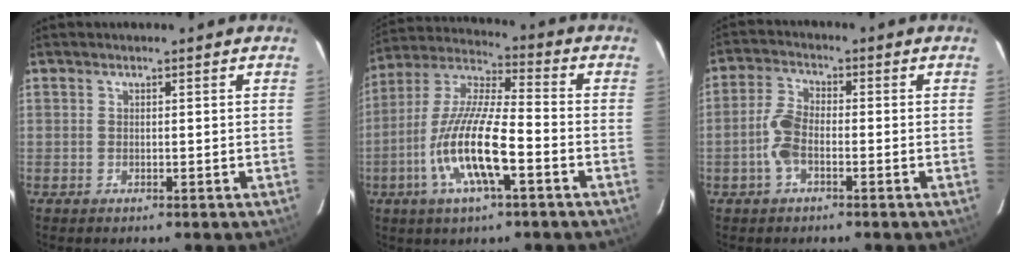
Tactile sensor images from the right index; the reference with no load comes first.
{"total": 15.4, "force": [-5.7, 3.4, 13.9], "torque": [-0.284, -0.010, -0.114]}
{"total": 5.4, "force": [-1.9, 2.6, 4.3], "torque": [-0.101, 0.009, -0.039]}